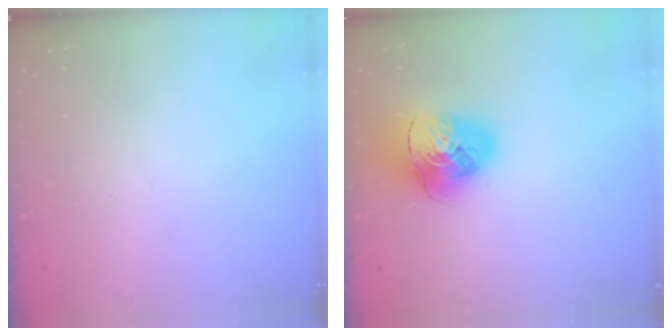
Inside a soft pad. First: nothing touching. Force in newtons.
{"total": 14.9, "press": 14.7, "slide": 2.0}